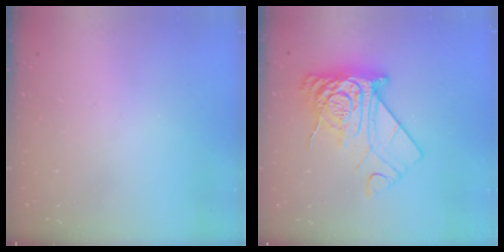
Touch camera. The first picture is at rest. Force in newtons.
{"total": 15.6, "press": 15.5, "slide": 1.9}